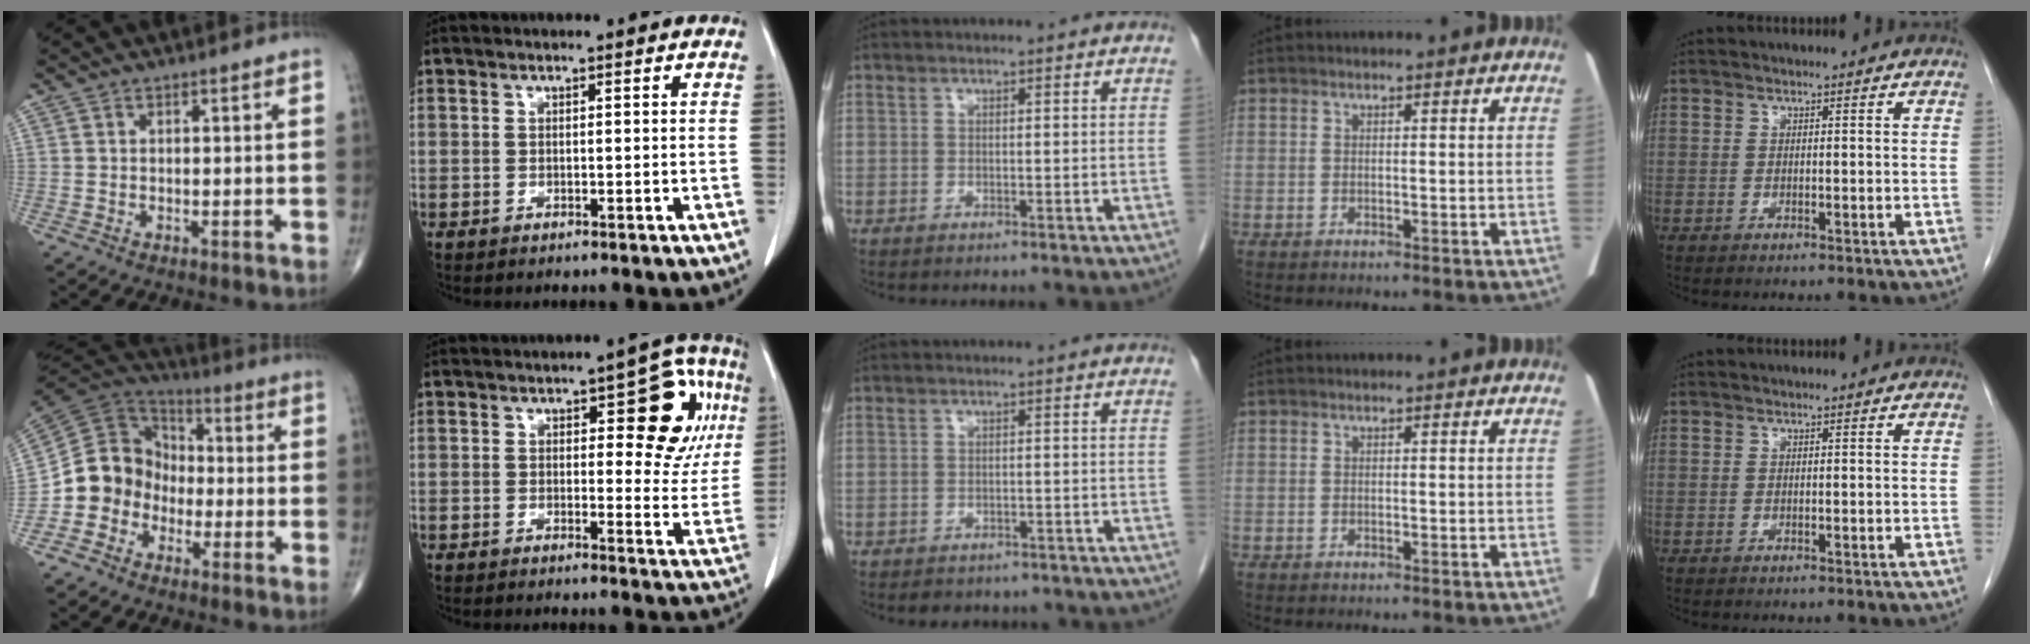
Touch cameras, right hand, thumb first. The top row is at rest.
{"thumb": {"total": 12.3, "force": [-3.9, 10.8, 4.3], "torque": [-0.048, 0.069, -0.081]}, "index": {"total": 11.1, "force": [3.6, 4.3, 9.5], "torque": [-0.095, 0.020, 0.042]}, "middle": {"total": 6.6, "force": [-5.7, 2.8, 1.8], "torque": [-0.019, 0.005, -0.059]}}